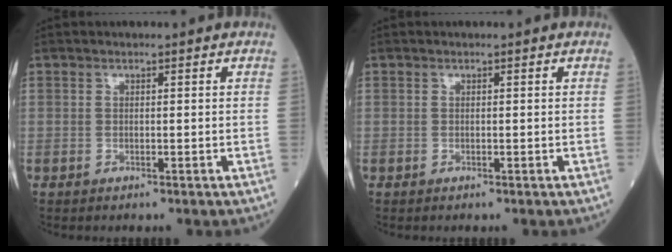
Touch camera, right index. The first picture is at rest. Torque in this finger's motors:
{"motor_torque": [0.00, 0.00, 0.00, -0.01]}